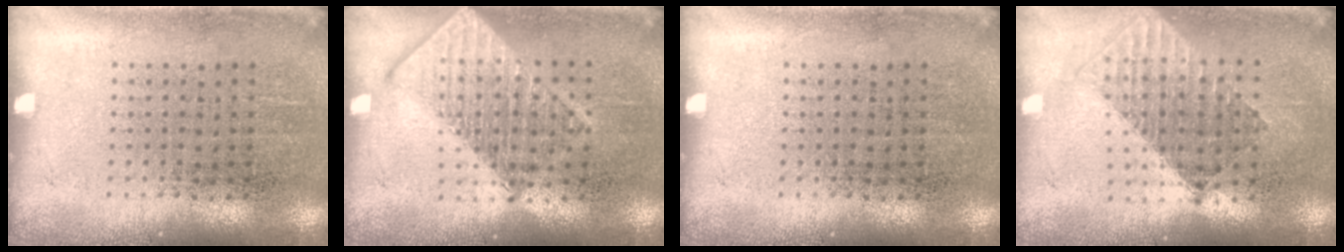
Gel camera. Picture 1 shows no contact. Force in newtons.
{"total": 2.8, "press": 2.8, "slide": 0.4}
{"total": 0.0}
{"total": 1.6, "press": 1.3, "slide": 0.9}